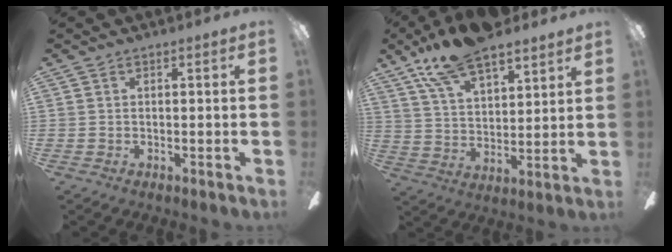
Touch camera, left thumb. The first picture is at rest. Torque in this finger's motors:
{"motor_torque": [0.26, 0.54, 1.73, -1.04, 0.38]}